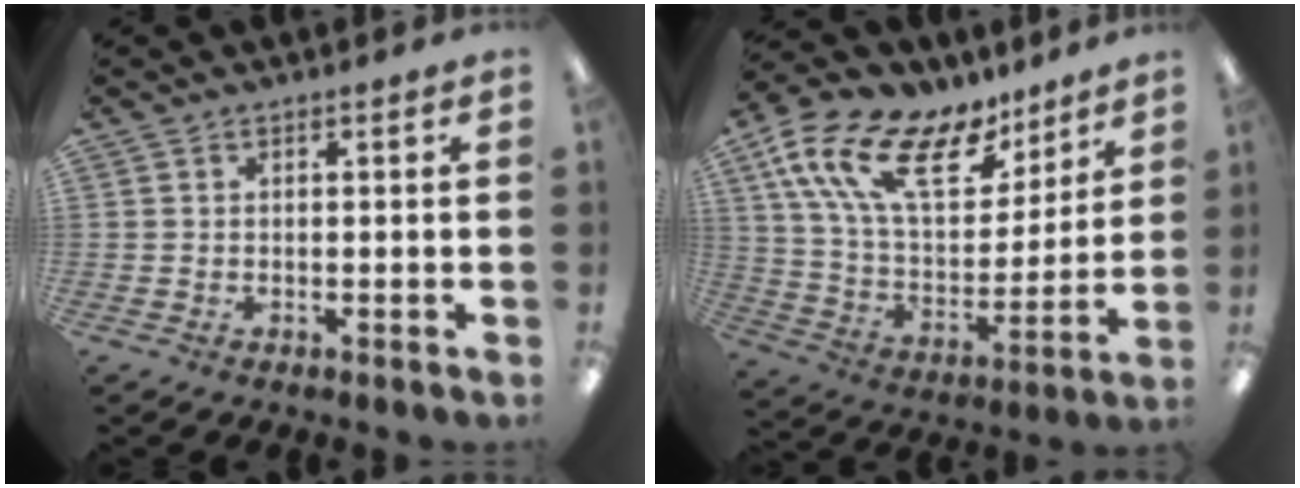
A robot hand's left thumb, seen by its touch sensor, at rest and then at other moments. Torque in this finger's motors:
{"motor_torque": [0.76, 0.74, 1.64, -1.13, 0.42]}